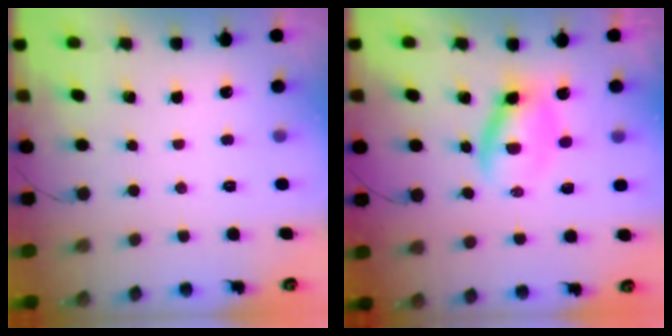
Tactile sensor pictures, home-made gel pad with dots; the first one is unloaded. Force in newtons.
{"total": 5.1, "press": 5.0, "slide": 1.1}